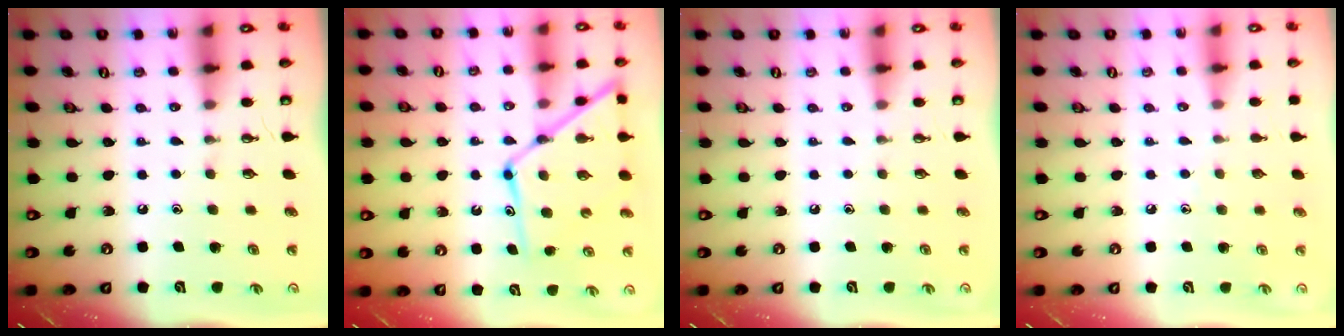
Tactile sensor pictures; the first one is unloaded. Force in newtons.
{"total": 14.7, "press": 14.6, "slide": 1.3}
{"total": 0.0}
{"total": 3.2, "press": 3.1, "slide": 0.4}